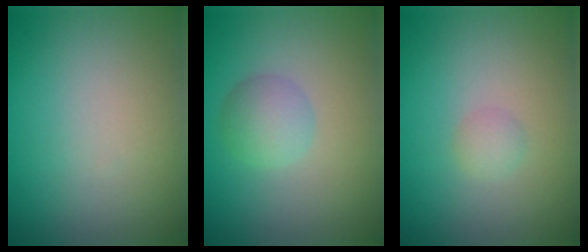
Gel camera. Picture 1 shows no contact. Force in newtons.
{"total": 2.5, "press": 2.5, "slide": 0.1}
{"total": 1.0, "press": 1.0, "slide": 0.1}